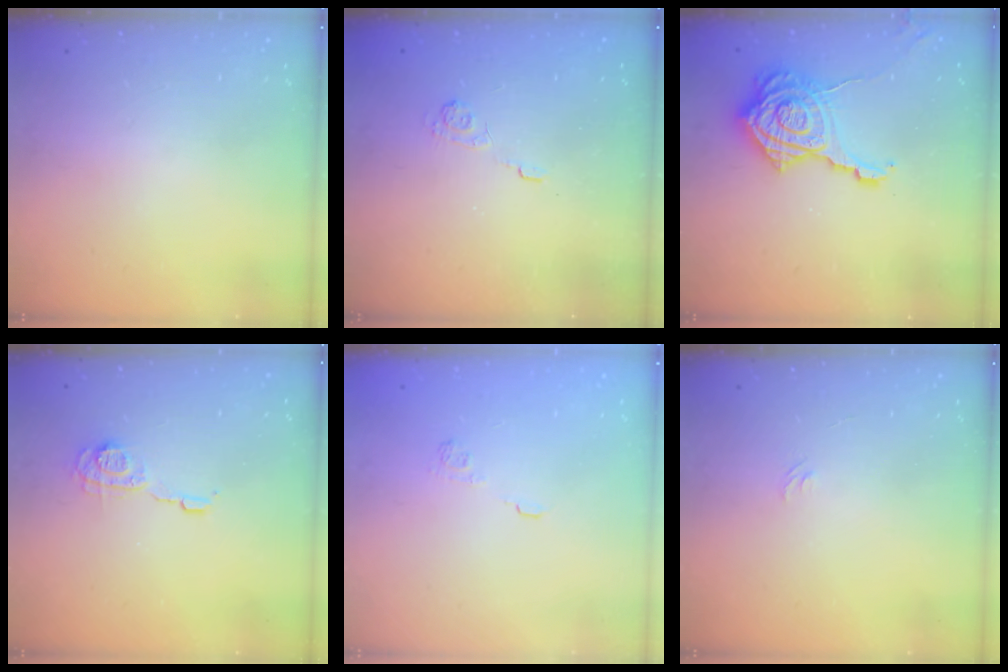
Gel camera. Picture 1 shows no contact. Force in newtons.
{"total": 1.9, "press": 1.3, "slide": 1.3}
{"total": 19.0, "press": 18.9, "slide": 1.7}
{"total": 7.5, "press": 7.5, "slide": 0.2}
{"total": 2.2, "press": 1.8, "slide": 1.3}
{"total": 4.0, "press": 4.0, "slide": 0.4}